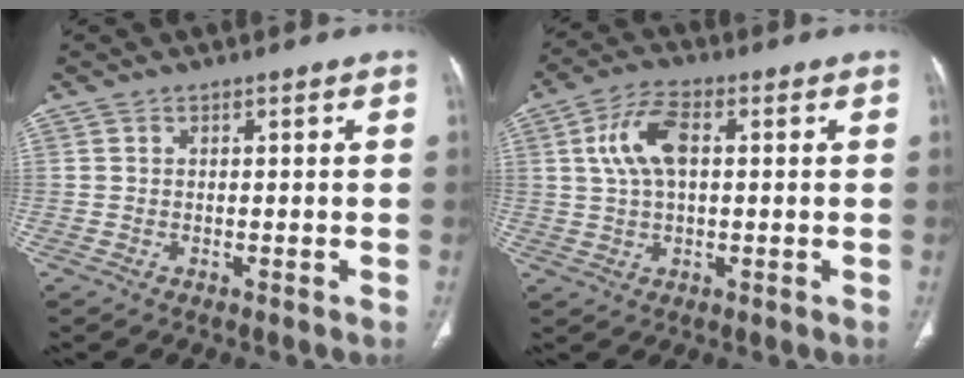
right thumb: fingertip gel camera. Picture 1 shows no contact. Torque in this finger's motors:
{"motor_torque": [-0.43, 0.56, 0.24, -0.13, 0.10]}